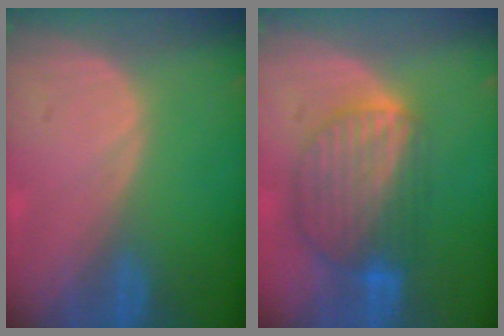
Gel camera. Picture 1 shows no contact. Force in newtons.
{"total": 8.8, "press": 7.8, "slide": 4.2}